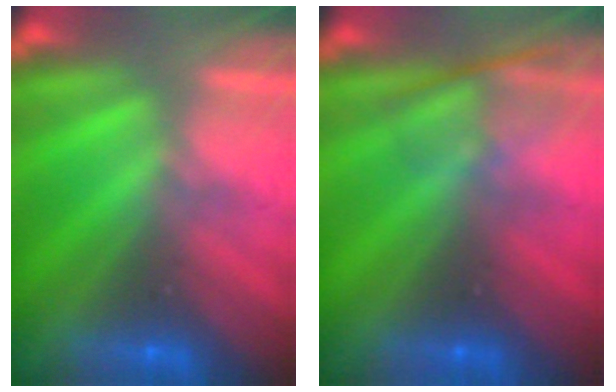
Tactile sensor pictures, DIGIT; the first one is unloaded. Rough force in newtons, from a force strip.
{"total": 2.4}